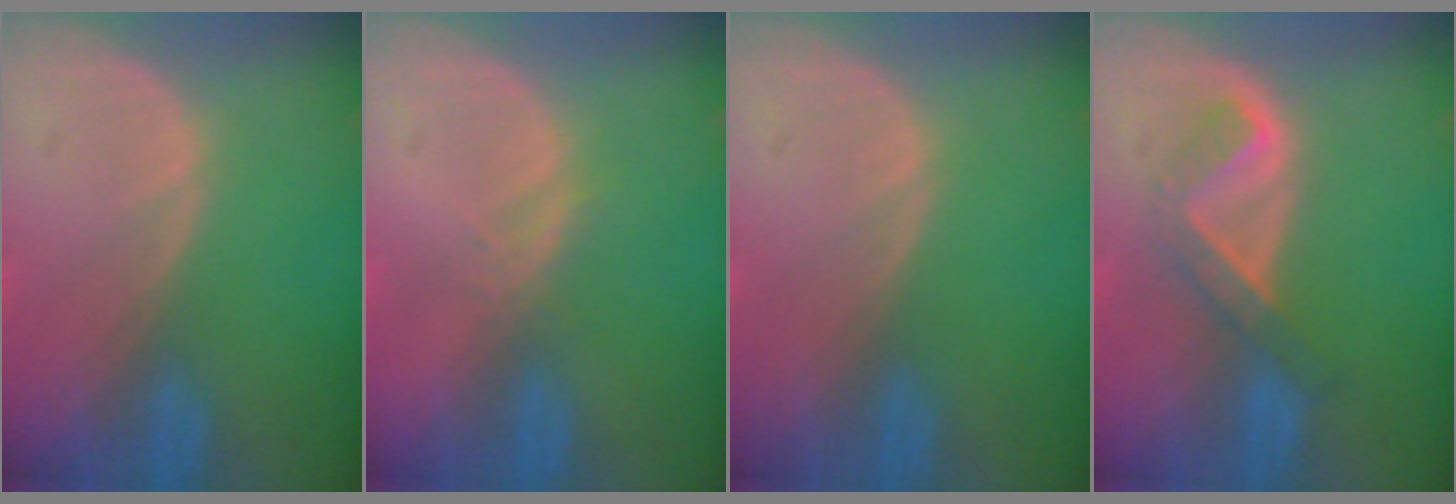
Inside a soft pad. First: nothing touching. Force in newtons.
{"total": 1.5, "press": 1.3, "slide": 0.8}
{"total": 0.0}
{"total": 5.1, "press": 4.4, "slide": 2.7}